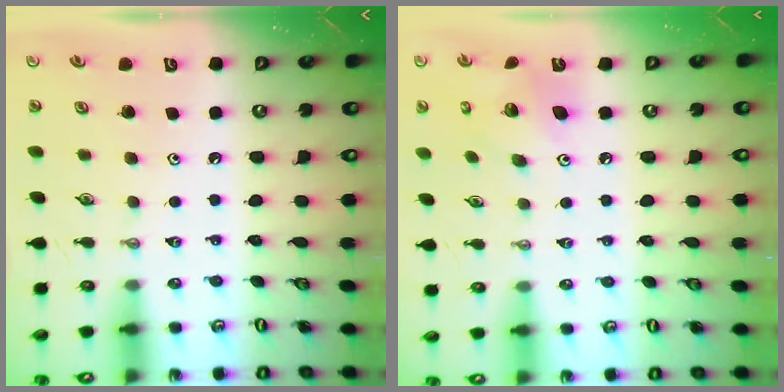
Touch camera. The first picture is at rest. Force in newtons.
{"total": 9.3, "press": 9.3, "slide": 0.7}